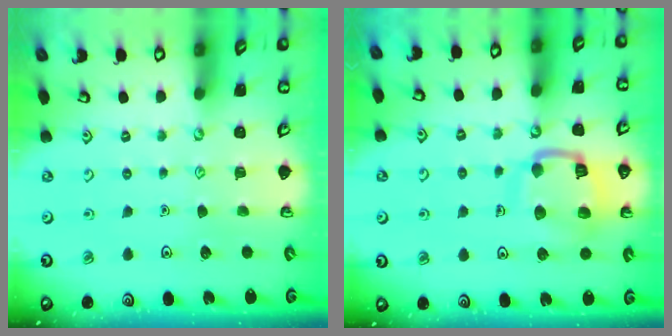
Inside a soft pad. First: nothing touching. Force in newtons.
{"total": 13.2, "press": 13.1, "slide": 1.5}